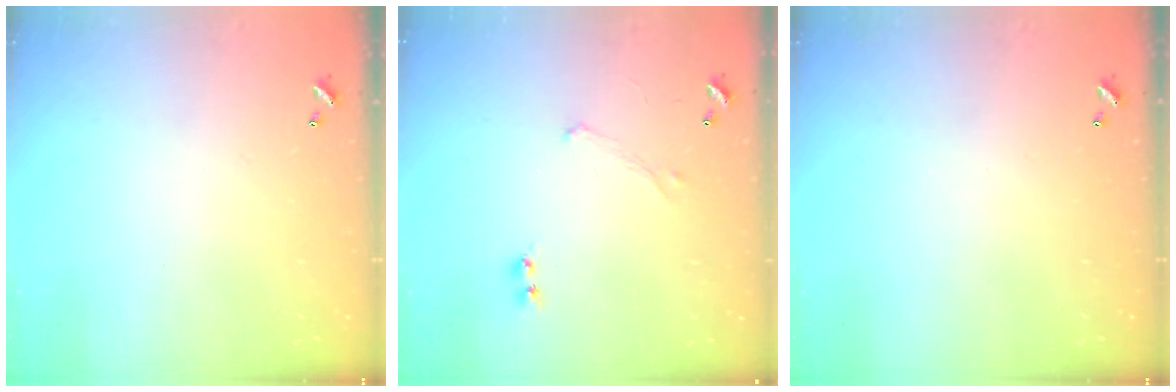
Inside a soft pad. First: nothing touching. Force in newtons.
{"total": 0.7, "press": 0.6, "slide": 0.2}
{"total": 0.0}